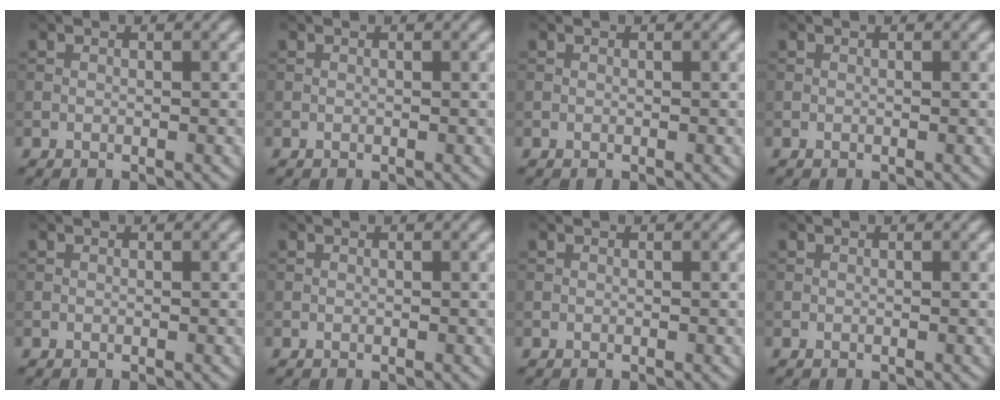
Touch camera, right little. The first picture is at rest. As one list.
[{"total": 0.0}, {"total": 0.0}, {"total": 0.0}, {"total": 0.0}, {"total": 0.0}, {"total": 0.0}, {"total": 0.0}]